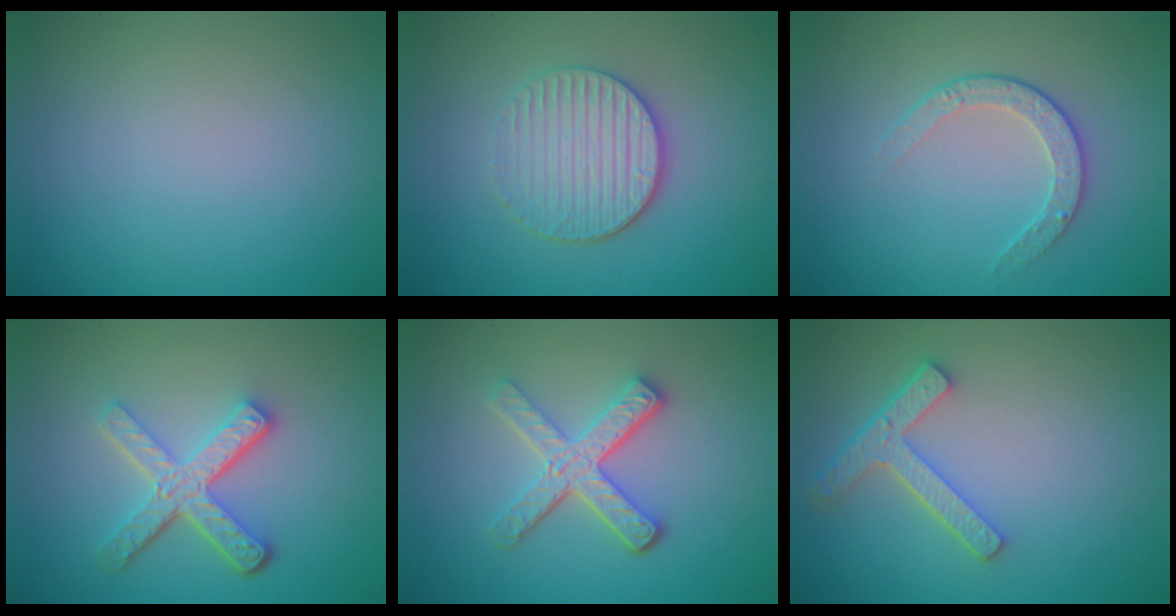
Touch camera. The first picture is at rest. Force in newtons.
{"total": 4.0, "press": 3.5, "slide": 2.0}
{"total": 2.2, "press": 1.6, "slide": 1.5}
{"total": 4.9, "press": 3.6, "slide": 3.3}
{"total": 4.2, "press": 3.4, "slide": 2.6}
{"total": 3.9, "press": 3.1, "slide": 2.3}